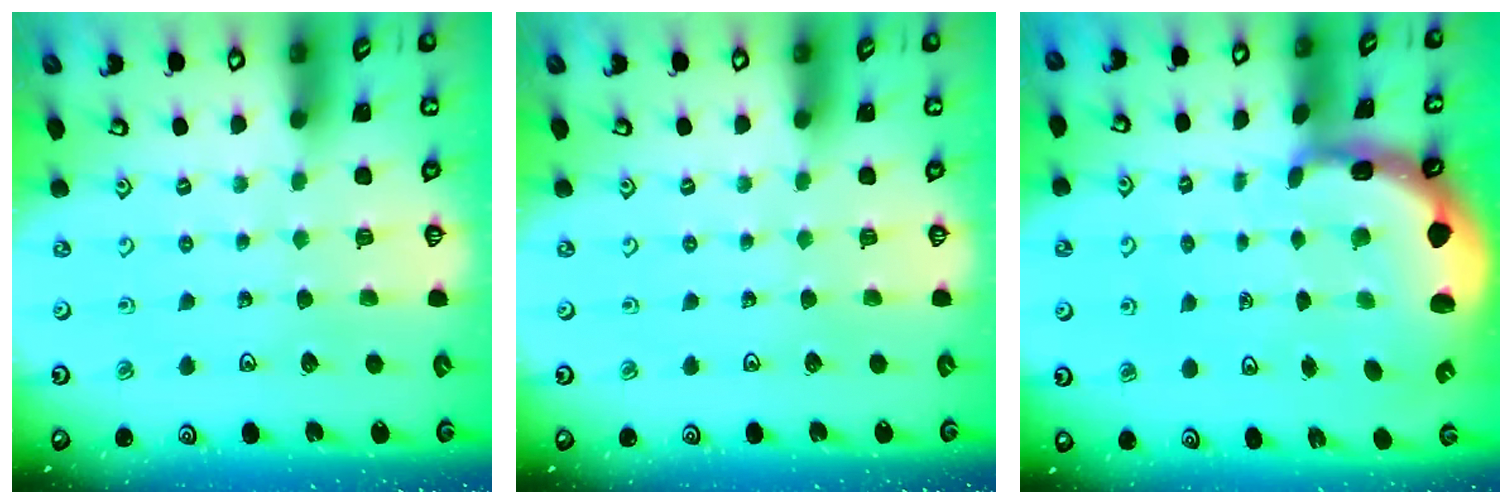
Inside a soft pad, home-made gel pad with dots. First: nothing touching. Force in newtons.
{"total": 0.0}
{"total": 3.6, "press": 3.4, "slide": 1.0}